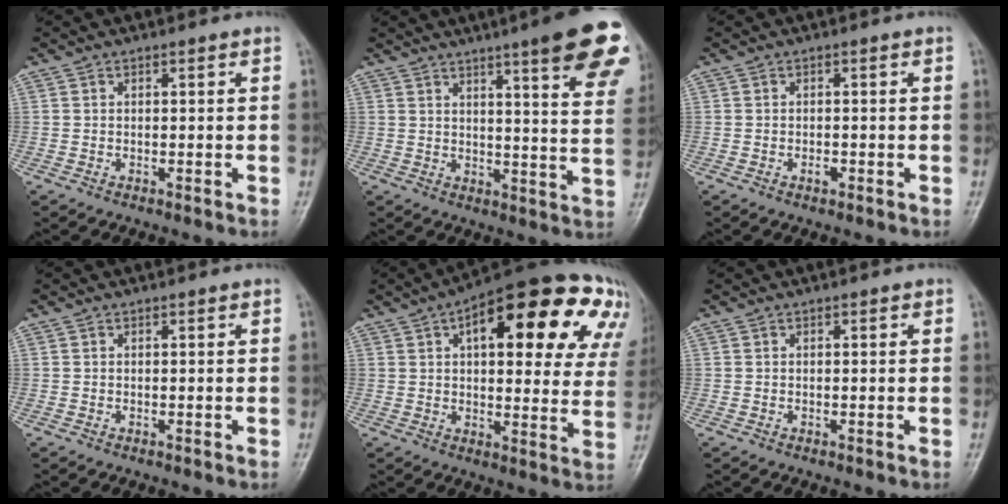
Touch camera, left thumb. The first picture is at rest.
{"total": 19.5, "force": [11.9, 2.9, 15.1], "torque": [-0.172, -0.042, 0.138]}
{"total": 0.9, "force": [-0.6, 0.5, 0.4], "torque": [-0.007, 0.004, -0.009]}
{"total": 0.0}
{"total": 27.0, "force": [11.9, 10.8, 21.6], "torque": [-0.254, 0.019, 0.153]}
{"total": 0.0}